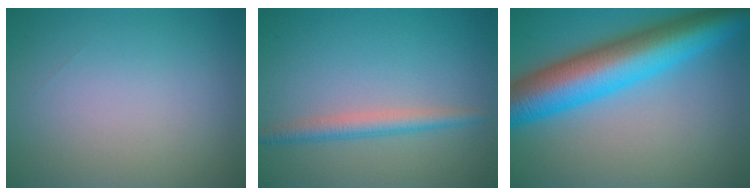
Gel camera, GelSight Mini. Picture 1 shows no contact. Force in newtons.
{"total": 2.4, "press": 2.4, "slide": 0.0}
{"total": 11.0, "press": 11.0, "slide": 0.3}